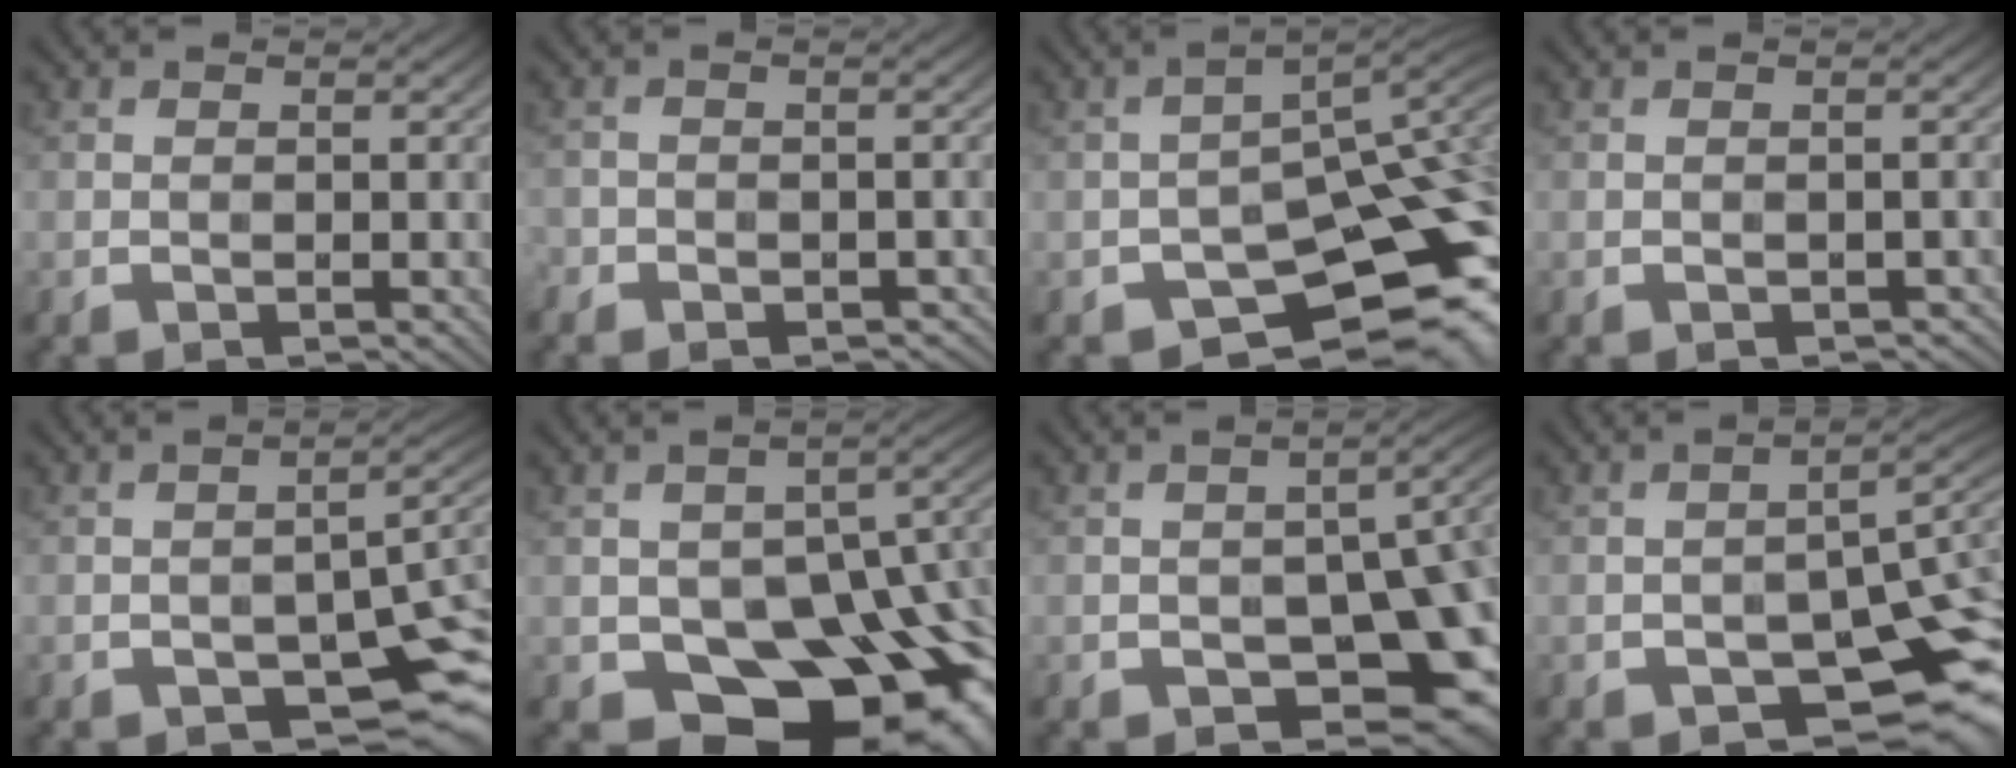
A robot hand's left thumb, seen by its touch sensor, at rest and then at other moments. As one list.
[{"total": 3.8, "force": [-2.6, 2.6, 0.8], "torque": [-0.004, 0.002, -0.037]}, {"total": 14.1, "force": [-6.8, 7.5, 9.8], "torque": [-0.127, -0.014, -0.096]}, {"total": 1.6, "force": [-0.9, 1.0, 0.9], "torque": [-0.017, -0.007, -0.008]}, {"total": 10.1, "force": [-4.1, 5.1, 7.7], "torque": [-0.105, -0.019, -0.058]}, {"total": 18.7, "force": [-6.7, 11.7, 12.9], "torque": [-0.167, -0.021, -0.084]}, {"total": 15.3, "force": [-5.2, 8.8, 11.5], "torque": [-0.132, -0.017, -0.058]}, {"total": 11.4, "force": [-4.7, 5.9, 8.5], "torque": [-0.115, -0.025, -0.066]}]